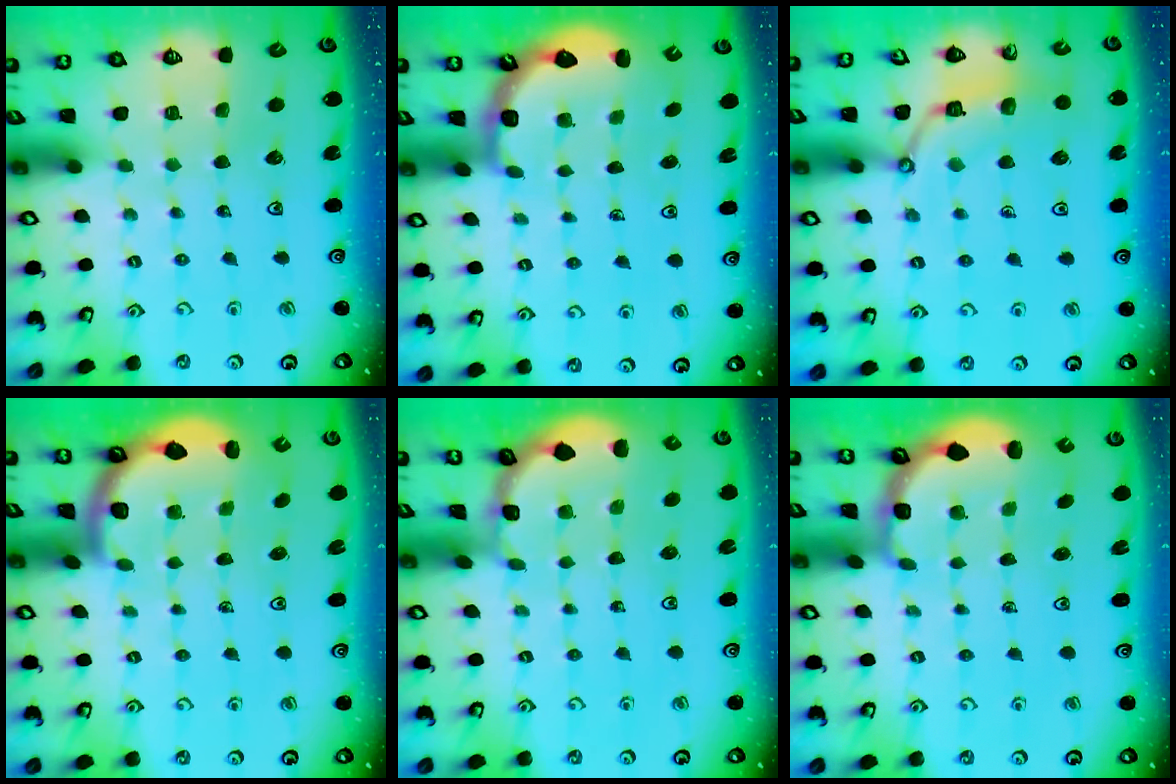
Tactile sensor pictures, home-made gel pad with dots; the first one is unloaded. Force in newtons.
{"total": 2.5, "press": 2.1, "slide": 1.3}
{"total": 6.9, "press": 6.9, "slide": 0.4}
{"total": 1.8, "press": 1.8, "slide": 0.1}
{"total": 1.1, "press": 1.1, "slide": 0.1}
{"total": 2.4, "press": 1.8, "slide": 1.6}